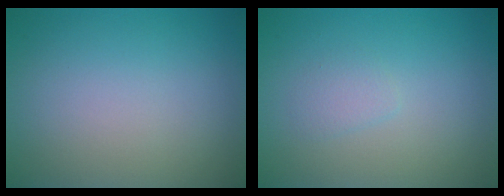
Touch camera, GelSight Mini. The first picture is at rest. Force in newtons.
{"total": 1.0, "press": 1.0, "slide": 0.1}